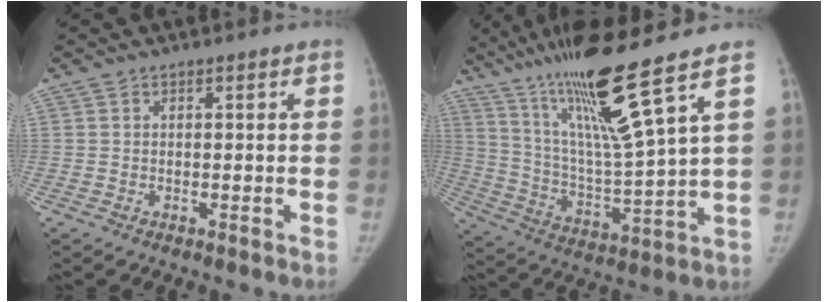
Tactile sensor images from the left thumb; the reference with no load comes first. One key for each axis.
{"total": 18.4, "fx": 12.1, "fy": -0.2, "fz": 13.9, "tx": -0.234, "ty": -0.065, "tz": 0.224}